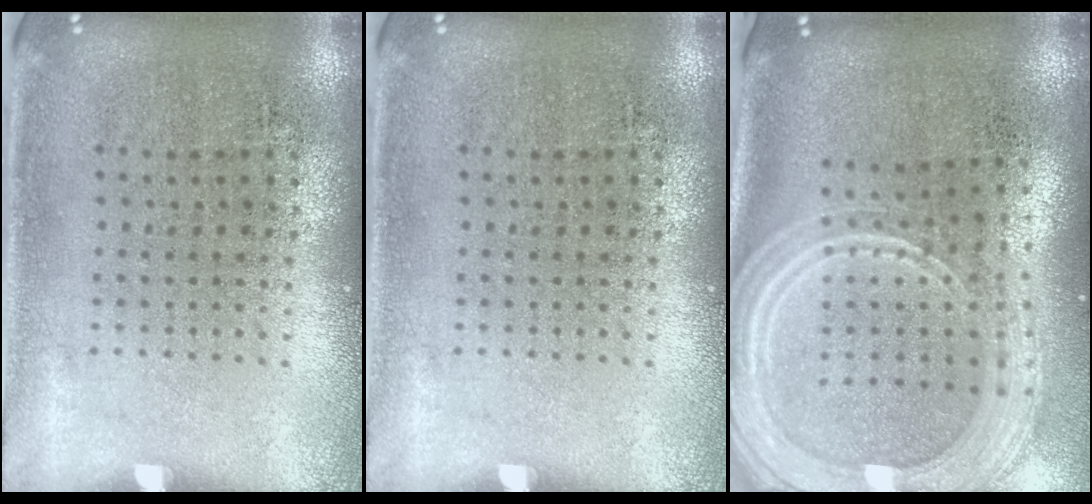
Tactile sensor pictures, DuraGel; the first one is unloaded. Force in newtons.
{"total": 0.0}
{"total": 3.1, "press": 2.5, "slide": 1.8}